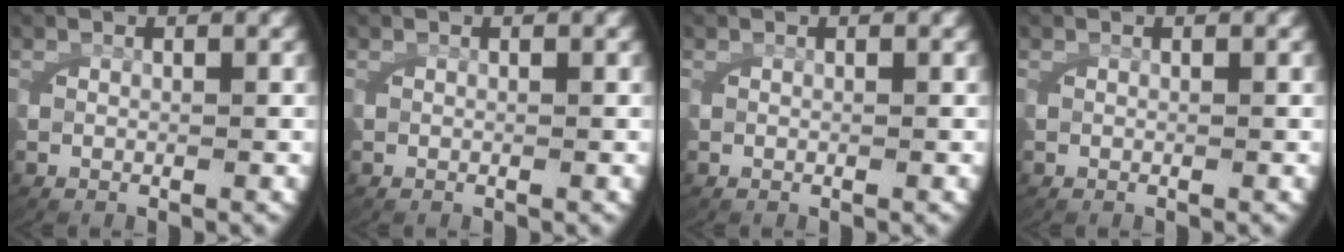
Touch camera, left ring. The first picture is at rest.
{"total": 0.0}
{"total": 0.0}
{"total": 0.0}